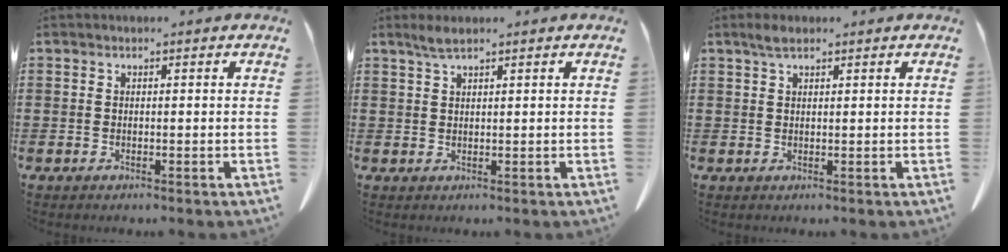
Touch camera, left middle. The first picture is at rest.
{"total": 2.1, "force": [1.5, 0.3, 1.4], "torque": [-0.030, 0.001, 0.027]}
{"total": 2.1, "force": [1.3, 0.6, 1.4], "torque": [-0.032, 0.004, 0.024]}